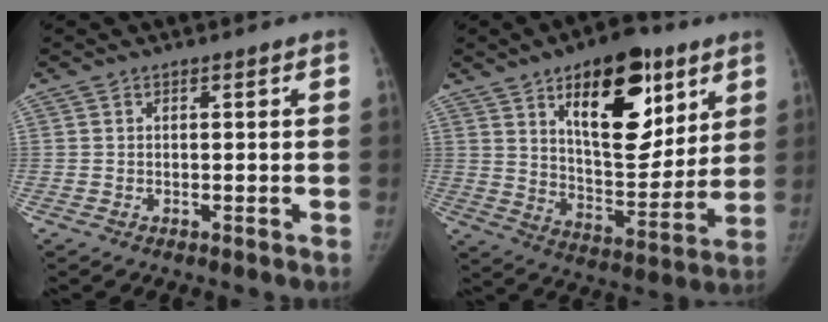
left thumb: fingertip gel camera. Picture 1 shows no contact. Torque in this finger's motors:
{"motor_torque": [1.47, 1.50, 1.58, -0.68, 0.14]}